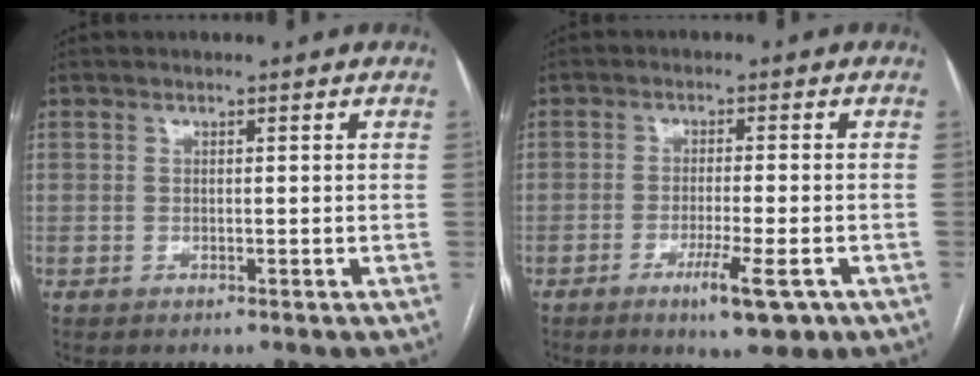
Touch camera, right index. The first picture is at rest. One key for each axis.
{"total": 6.4, "fx": -3.3, "fy": 0.5, "fz": 5.5, "tx": -0.091, "ty": -0.013, "tz": -0.049}